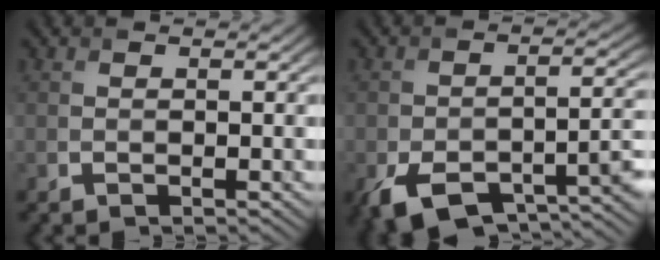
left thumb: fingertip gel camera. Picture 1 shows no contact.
{"total": 12.2, "force": [-7.1, 5.9, 8.0], "torque": [-0.134, -0.040, -0.106]}